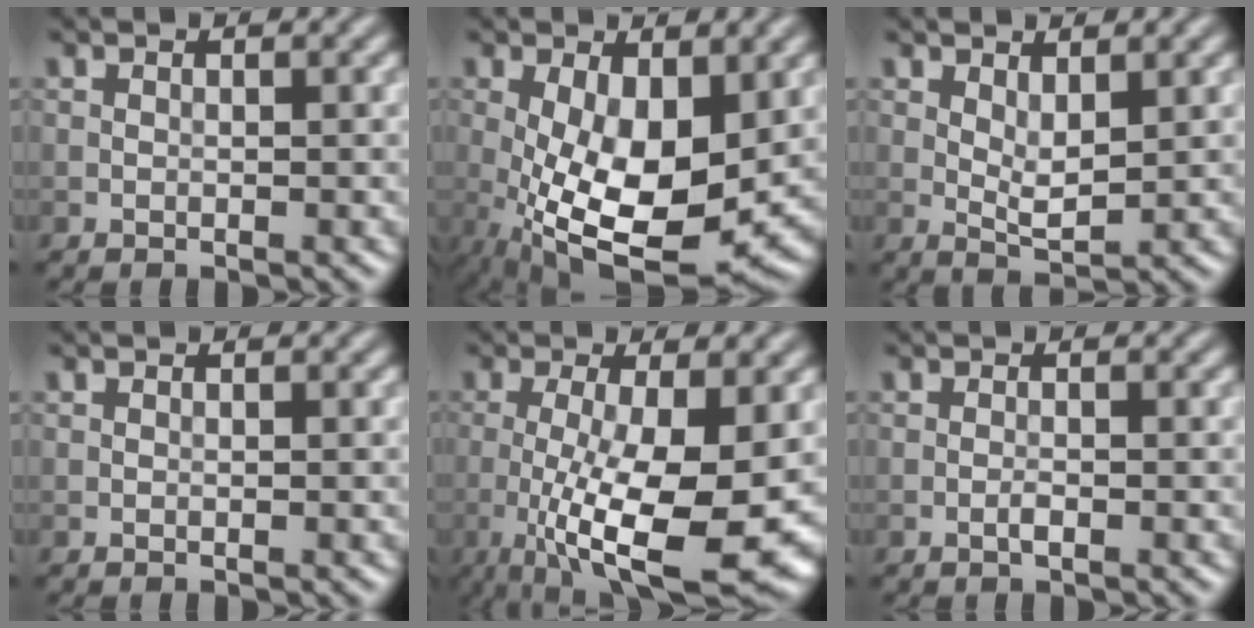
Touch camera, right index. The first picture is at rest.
{"total": 11.6, "force": [-1.5, 5.5, 10.1], "torque": [-0.184, -0.029, -0.011]}
{"total": 2.5, "force": [1.1, 1.0, 2.0], "torque": [-0.040, -0.006, 0.023]}
{"total": 0.0}
{"total": 12.3, "force": [-2.7, 3.5, 11.5], "torque": [-0.196, -0.032, -0.033]}
{"total": 0.8, "force": [-0.4, 0.2, 0.7], "torque": [-0.015, -0.001, -0.008]}